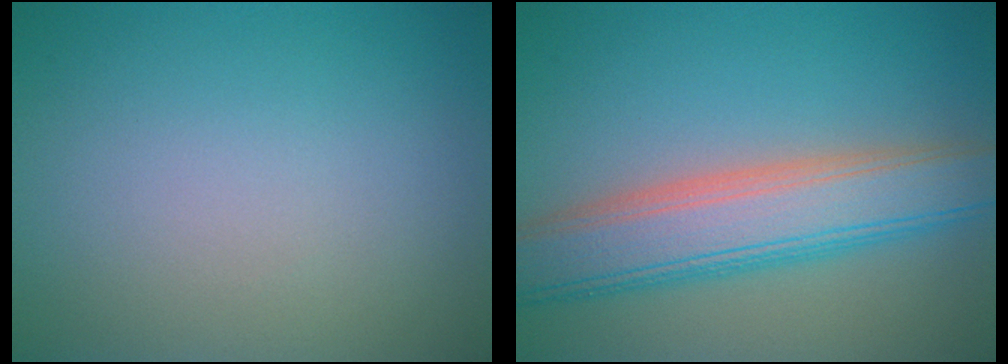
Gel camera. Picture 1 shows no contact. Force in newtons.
{"total": 7.4, "press": 7.4, "slide": 0.1}